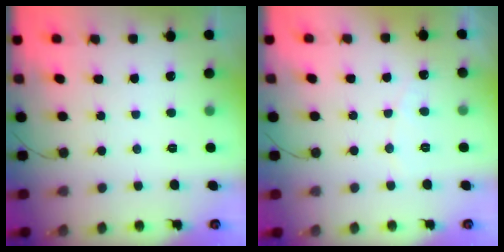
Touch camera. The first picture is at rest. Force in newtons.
{"total": 2.8, "press": 2.8, "slide": 0.2}